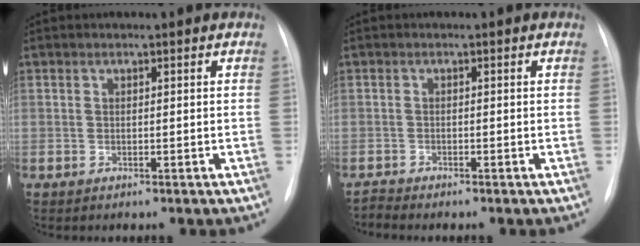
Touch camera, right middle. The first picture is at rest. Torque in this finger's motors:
{"motor_torque": [-0.08, 0.04, -0.05, -0.01]}